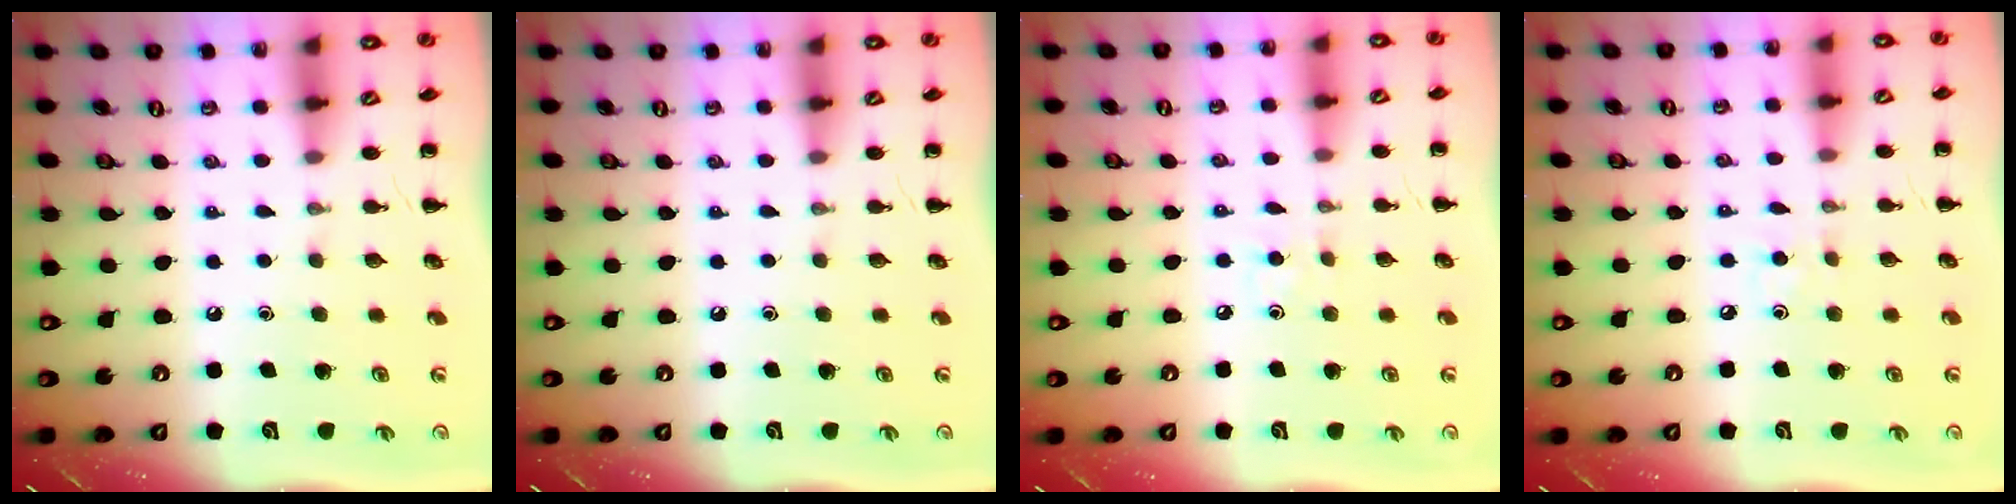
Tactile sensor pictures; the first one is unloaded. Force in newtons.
{"total": 0.0}
{"total": 2.5, "press": 2.3, "slide": 0.8}
{"total": 2.5, "press": 2.3, "slide": 0.8}